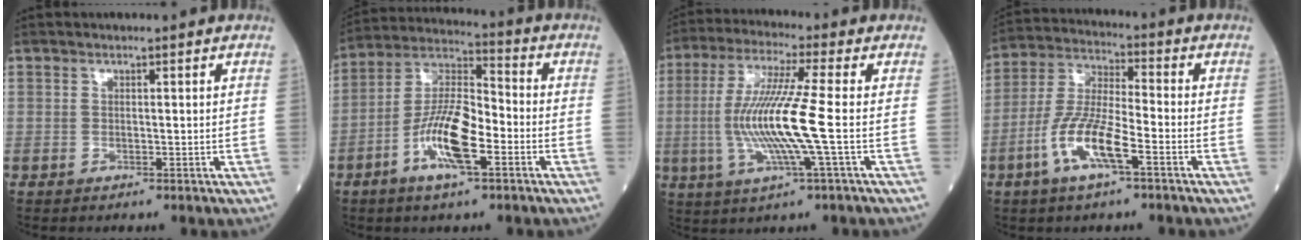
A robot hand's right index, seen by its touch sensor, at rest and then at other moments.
{"total": 12.1, "force": [-4.5, 3.2, 10.7], "torque": [-0.213, 0.005, -0.086]}
{"total": 11.8, "force": [-1.4, -0.5, 11.8], "torque": [-0.246, -0.003, -0.034]}
{"total": 10.2, "force": [-4.4, 1.8, 9.0], "torque": [-0.188, -0.002, -0.087]}